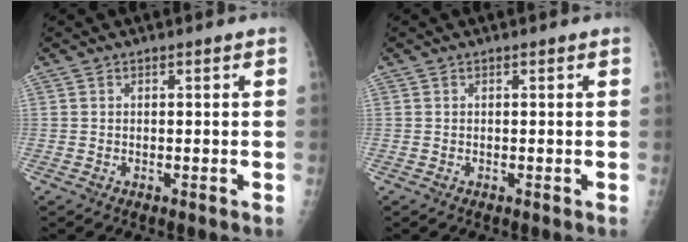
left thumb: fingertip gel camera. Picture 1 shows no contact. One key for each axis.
{"total": 0.0}